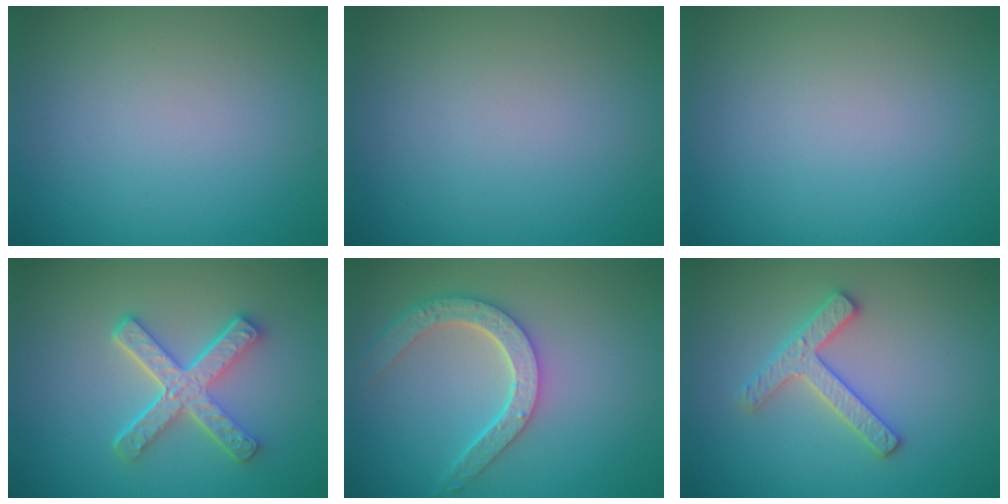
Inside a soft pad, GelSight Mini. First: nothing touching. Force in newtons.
{"total": 0.0}
{"total": 0.0}
{"total": 5.0, "press": 3.8, "slide": 3.2}
{"total": 4.6, "press": 3.8, "slide": 2.7}
{"total": 2.7, "press": 2.6, "slide": 0.5}